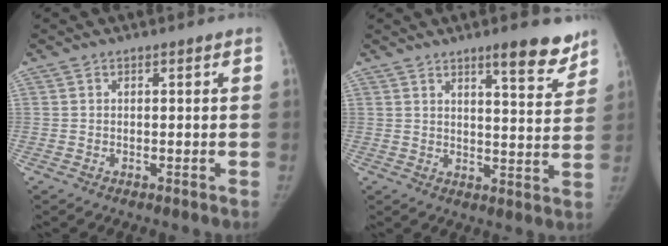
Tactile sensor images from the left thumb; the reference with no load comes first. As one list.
[{"total": 9.5, "force": [6.9, 2.0, 6.1], "torque": [-0.056, -0.046, 0.097]}]